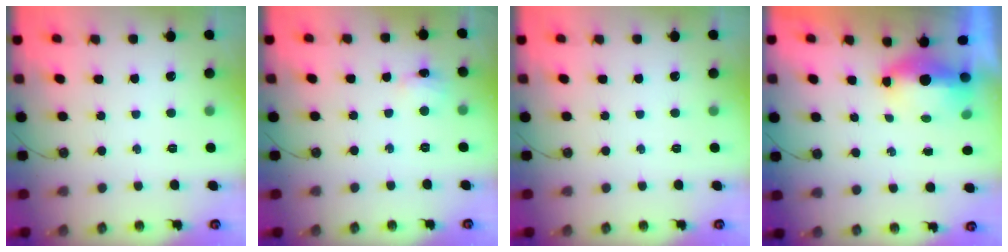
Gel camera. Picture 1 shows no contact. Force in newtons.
{"total": 2.9, "press": 2.9, "slide": 0.5}
{"total": 0.0}
{"total": 13.2, "press": 7.5, "slide": 10.8}